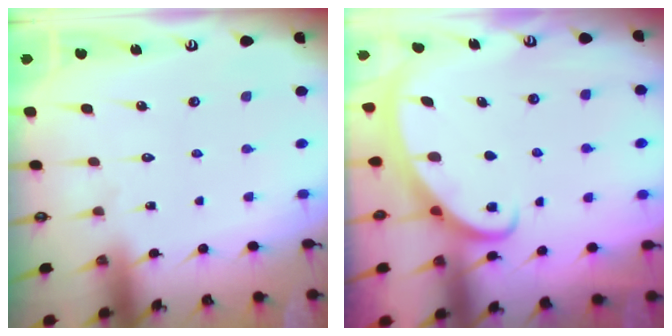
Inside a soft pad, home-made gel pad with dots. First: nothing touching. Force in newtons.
{"total": 2.6, "press": 2.5, "slide": 0.3}